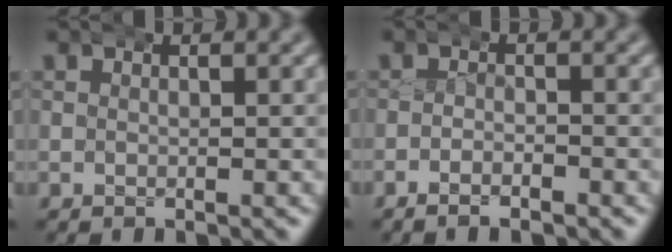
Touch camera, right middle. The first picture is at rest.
{"total": 2.1, "force": [-1.9, 0.7, 0.6], "torque": [-0.010, -0.005, -0.034]}